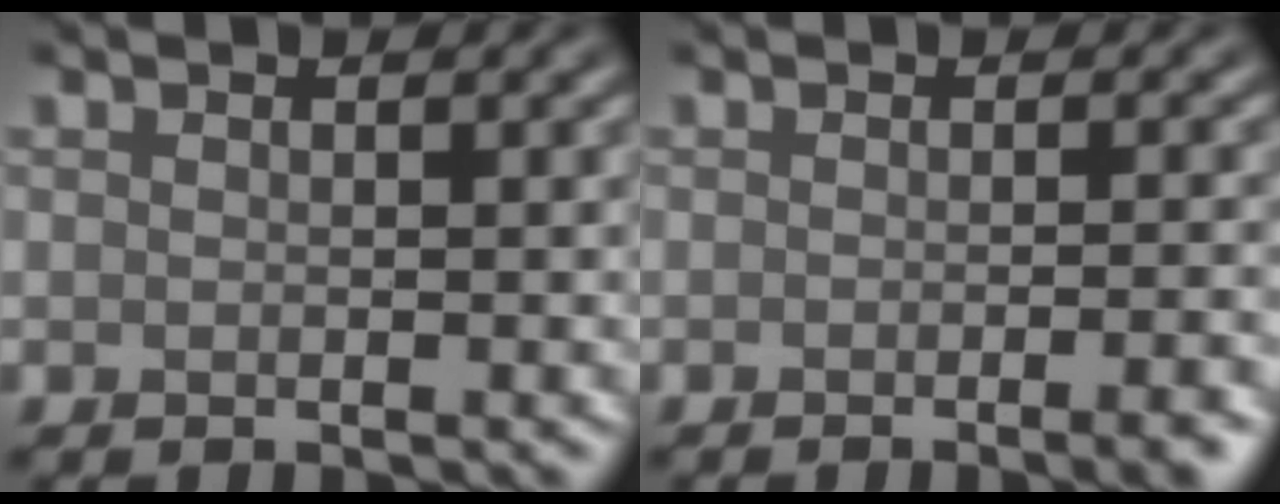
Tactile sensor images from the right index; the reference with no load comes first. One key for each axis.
{"total": 3.2, "fx": -1.7, "fy": 0.8, "fz": 2.5, "tx": -0.016, "ty": 0.006, "tz": -0.024}